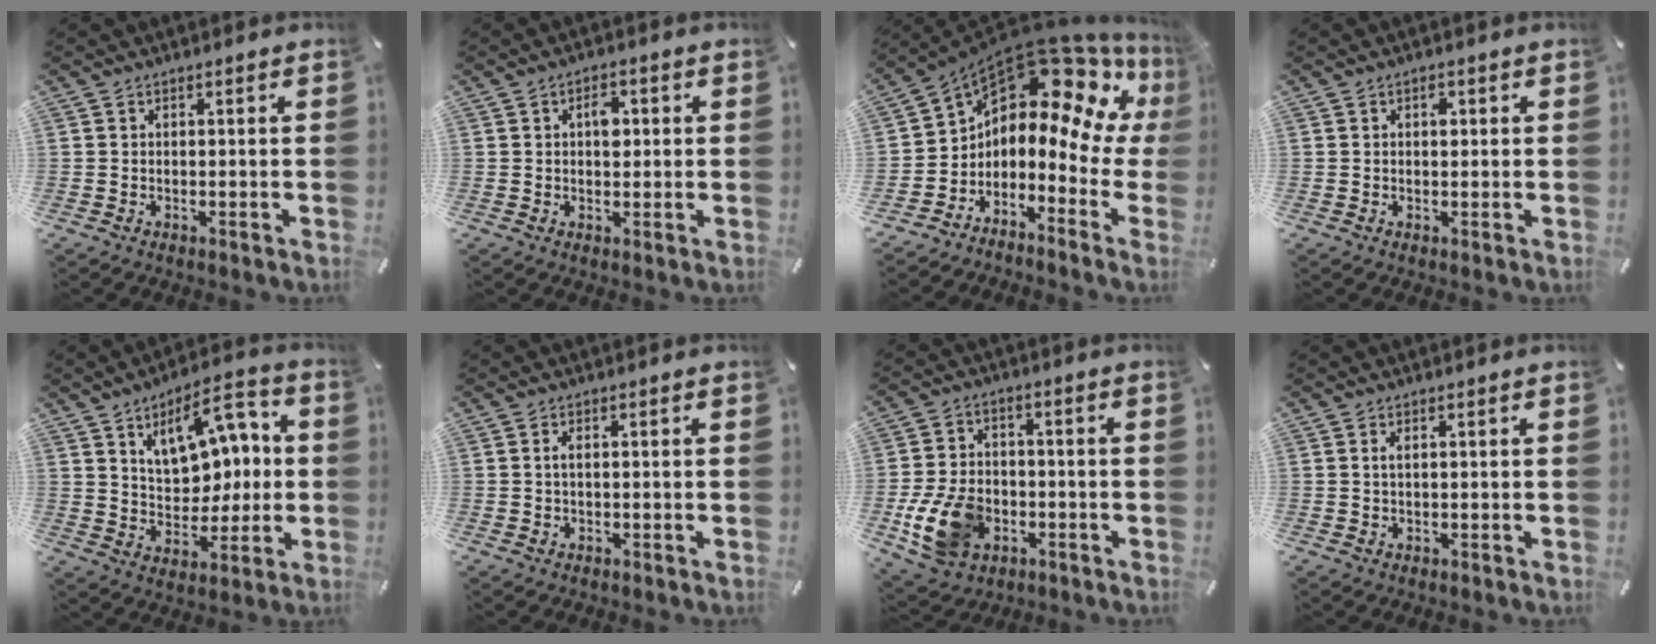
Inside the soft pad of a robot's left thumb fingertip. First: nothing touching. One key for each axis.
{"total": 3.9, "fx": 0.6, "fy": 2.5, "fz": 3.0, "tx": -0.030, "ty": -0.004, "tz": 0.002}
{"total": 13.3, "fx": 8.5, "fy": 6.5, "fz": 7.9, "tx": -0.124, "ty": -0.085, "tz": 0.133}
{"total": 1.6, "fx": 0.4, "fy": 1.1, "fz": 1.1, "tx": -0.007, "ty": -0.002, "tz": 0.002}
{"total": 13.9, "fx": 5.8, "fy": 9.2, "fz": 8.6, "tx": -0.116, "ty": -0.030, "tz": 0.103}
{"total": 1.7, "fx": 0.0, "fy": 0.8, "fz": 1.5, "tx": -0.029, "ty": 0.003, "tz": -0.002}
{"total": 13.0, "fx": -4.0, "fy": 9.5, "fz": 8.0, "tx": -0.169, "ty": 0.014, "tz": -0.067}
{"total": 1.2, "fx": 0.2, "fy": 0.4, "fz": 1.1, "tx": -0.021, "ty": 0.002, "tz": 0.003}